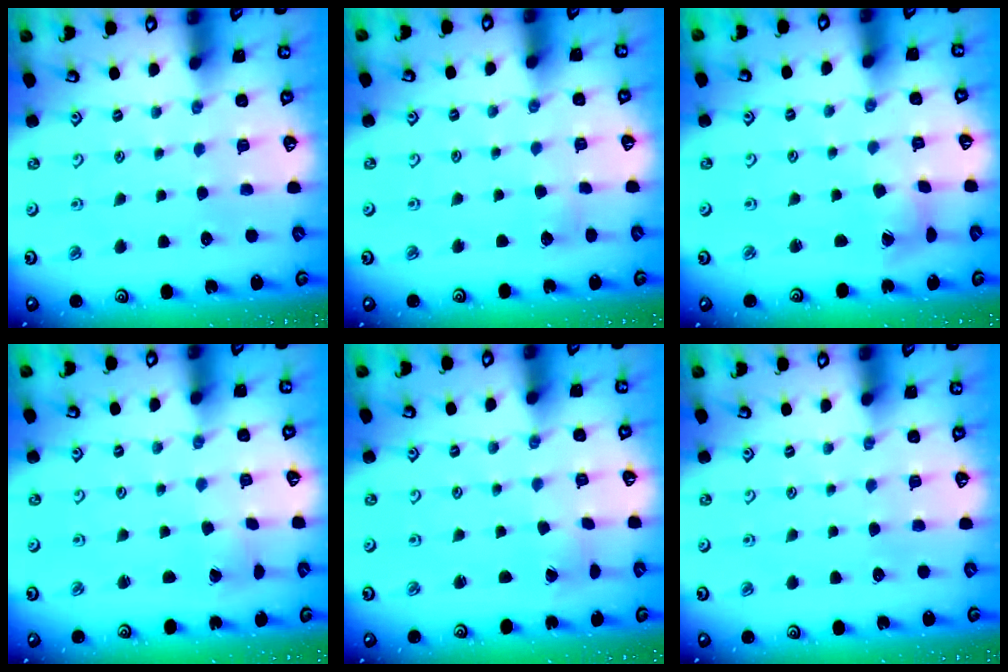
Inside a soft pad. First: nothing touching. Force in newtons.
{"total": 2.4, "press": 2.4, "slide": 0.2}
{"total": 4.0, "press": 4.0, "slide": 0.5}
{"total": 0.6, "press": 0.6, "slide": 0.1}
{"total": 0.7, "press": 0.7, "slide": 0.1}
{"total": 0.0}